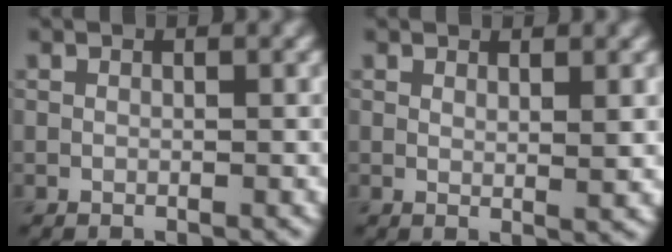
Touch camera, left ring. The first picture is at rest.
{"total": 1.6, "force": [1.0, 0.3, 1.2], "torque": [-0.015, -0.004, 0.016]}